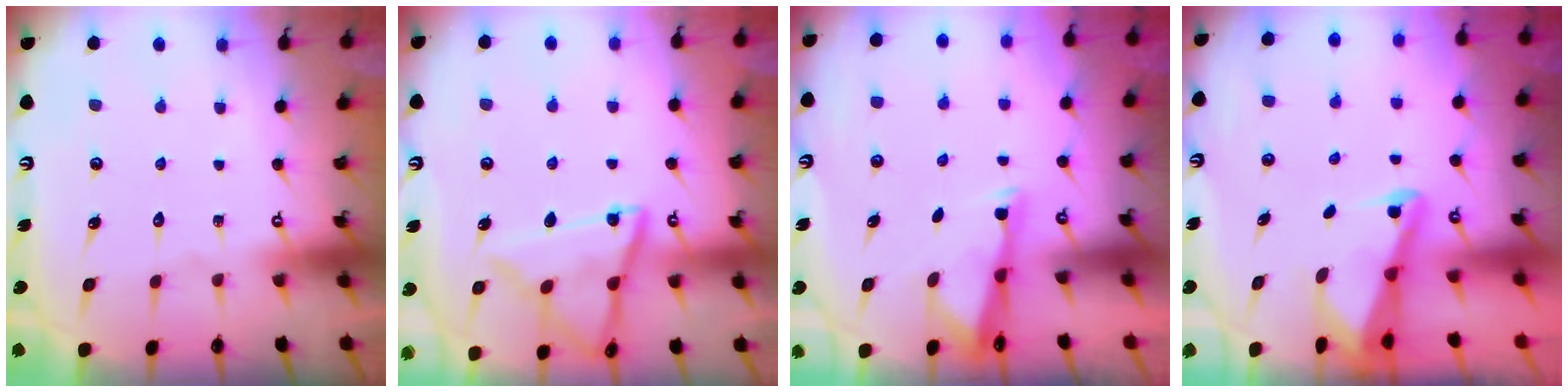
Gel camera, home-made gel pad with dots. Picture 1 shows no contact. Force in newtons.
{"total": 13.3, "press": 13.3, "slide": 1.1}
{"total": 3.0, "press": 2.9, "slide": 0.6}
{"total": 2.5, "press": 2.4, "slide": 0.6}